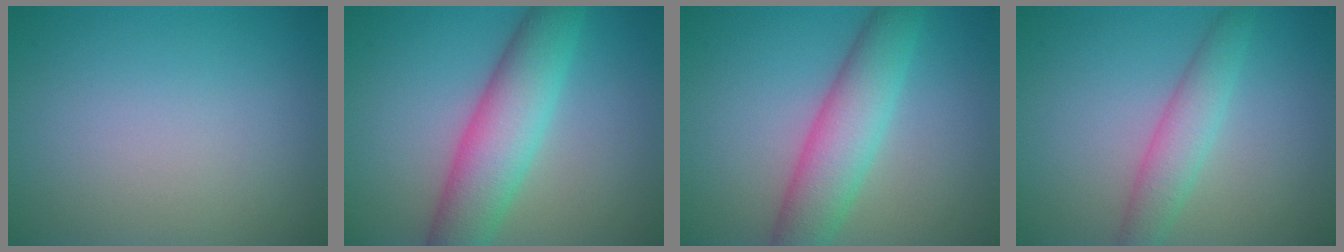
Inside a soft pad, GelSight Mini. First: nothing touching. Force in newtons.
{"total": 6.9, "press": 6.9, "slide": 0.1}
{"total": 5.8, "press": 5.8, "slide": 0.2}
{"total": 3.2, "press": 3.2, "slide": 0.1}